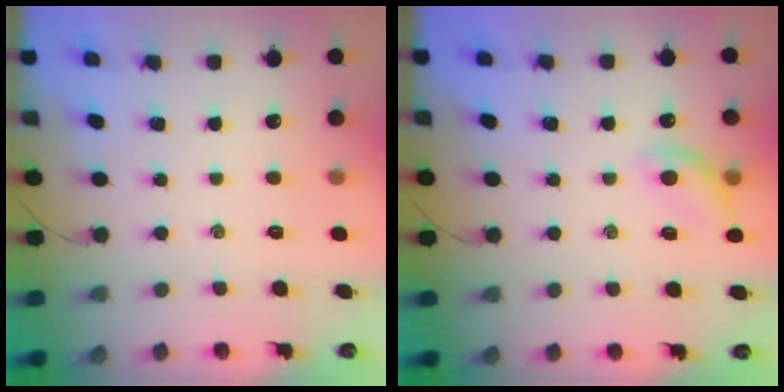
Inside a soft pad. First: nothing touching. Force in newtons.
{"total": 10.1, "press": 9.9, "slide": 2.1}